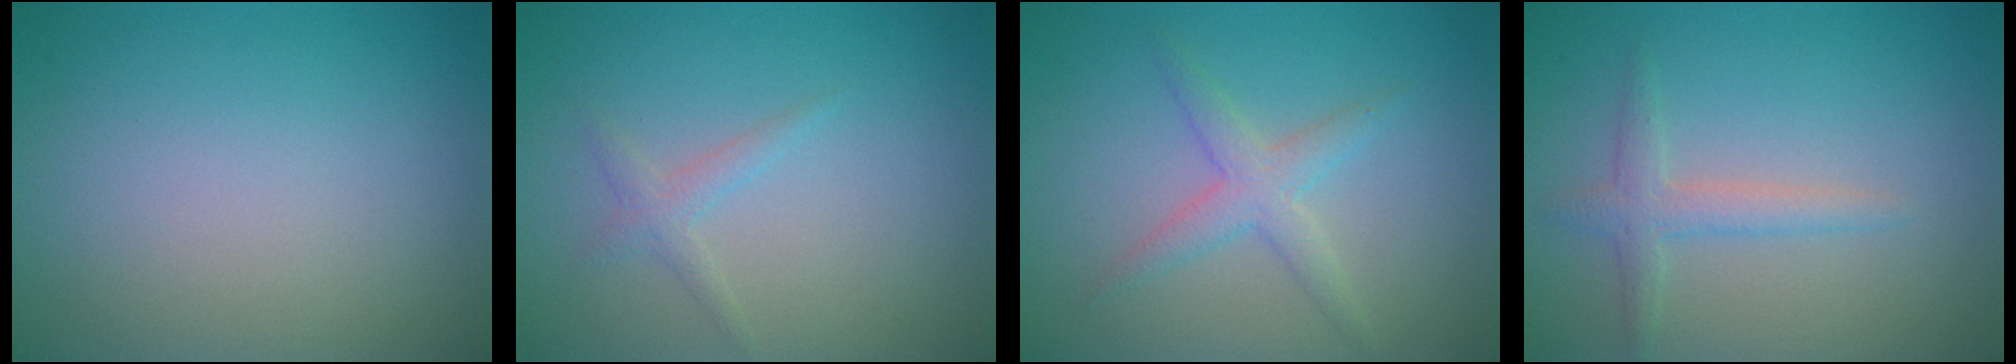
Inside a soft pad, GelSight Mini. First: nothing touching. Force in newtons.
{"total": 1.3, "press": 1.3, "slide": 0.1}
{"total": 2.5, "press": 2.5, "slide": 0.0}
{"total": 1.9, "press": 1.9, "slide": 0.0}